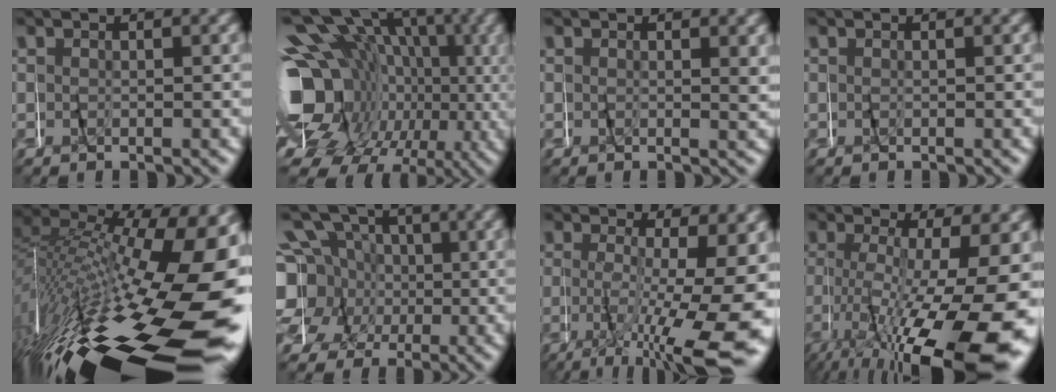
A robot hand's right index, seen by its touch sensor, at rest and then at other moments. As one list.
[{"total": 15.2, "force": [-0.6, 12.3, 8.9], "torque": [-0.154, -0.026, -0.006]}, {"total": 0.7, "force": [0.5, -0.1, 0.5], "torque": [0.000, 0.000, 0.008]}, {"total": 0.0}, {"total": 22.9, "force": [-6.5, 10.9, 19.1], "torque": [-0.273, -0.041, -0.066]}, {"total": 11.2, "force": [0.3, 10.2, 4.7], "torque": [-0.100, -0.011, -0.007]}, {"total": 8.4, "force": [-2.5, 2.2, 7.7], "torque": [-0.100, -0.013, -0.030]}, {"total": 12.4, "force": [-3.4, 4.4, 11.1], "torque": [-0.157, -0.019, -0.035]}]